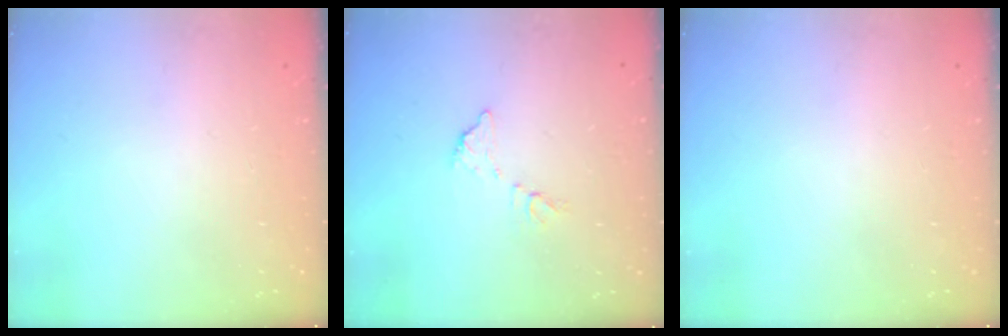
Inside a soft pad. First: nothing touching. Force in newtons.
{"total": 6.7, "press": 6.7, "slide": 0.3}
{"total": 0.0}